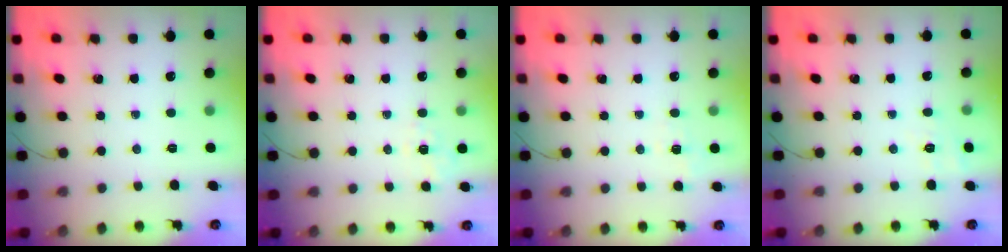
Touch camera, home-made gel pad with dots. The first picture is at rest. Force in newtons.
{"total": 1.6, "press": 0.1, "slide": 1.6}
{"total": 2.6, "press": 2.1, "slide": 1.6}
{"total": 5.8, "press": 5.5, "slide": 1.9}